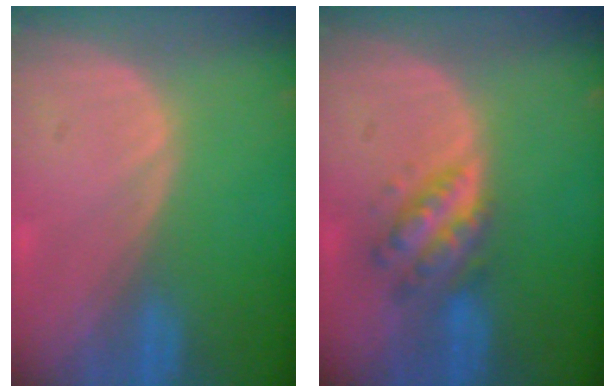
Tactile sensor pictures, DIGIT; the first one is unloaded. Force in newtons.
{"total": 5.3, "press": 5.3, "slide": 0.2}